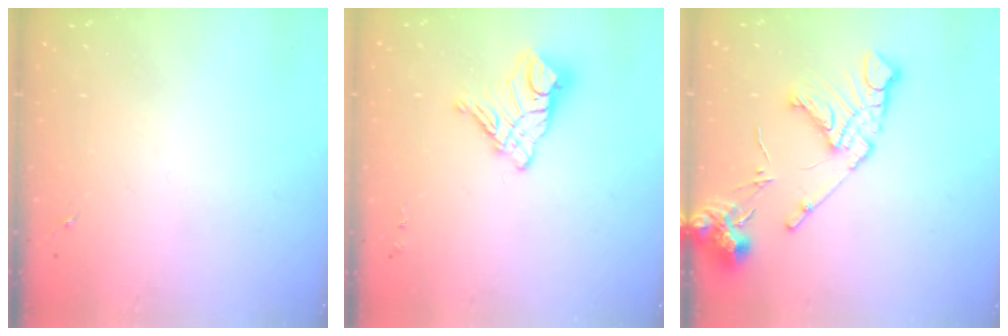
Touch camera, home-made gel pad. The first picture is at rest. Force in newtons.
{"total": 12.6, "press": 12.6, "slide": 1.2}
{"total": 15.5, "press": 15.4, "slide": 2.0}